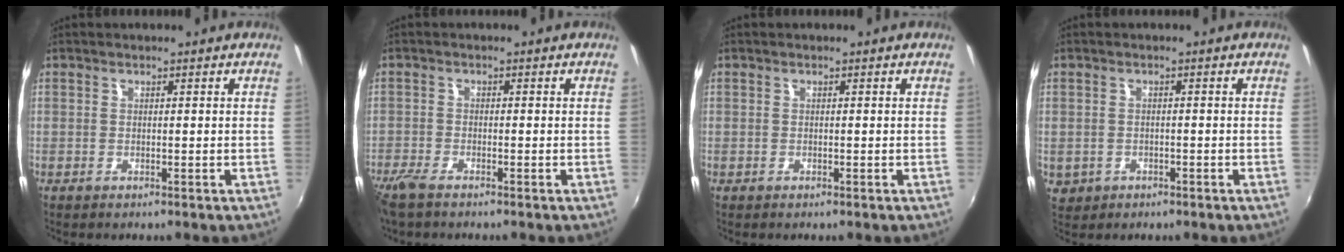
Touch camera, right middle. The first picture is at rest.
{"total": 4.0, "force": [-3.3, 0.9, 2.2], "torque": [-0.059, -0.014, -0.067]}
{"total": 0.0}
{"total": 4.2, "force": [-1.1, 3.7, 1.7], "torque": [-0.046, -0.003, -0.006]}